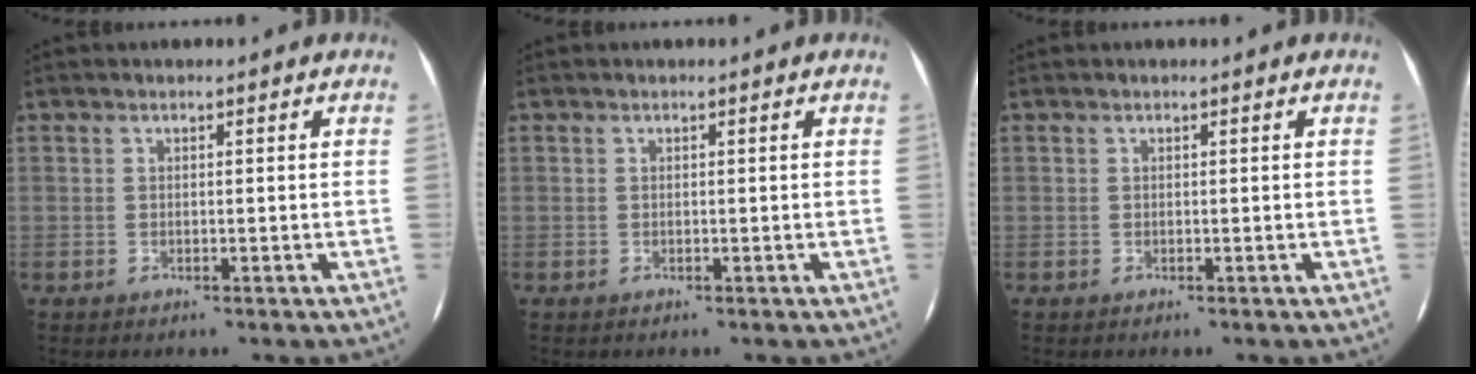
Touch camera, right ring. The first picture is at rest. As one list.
[{"total": 0.0}, {"total": 0.0}]